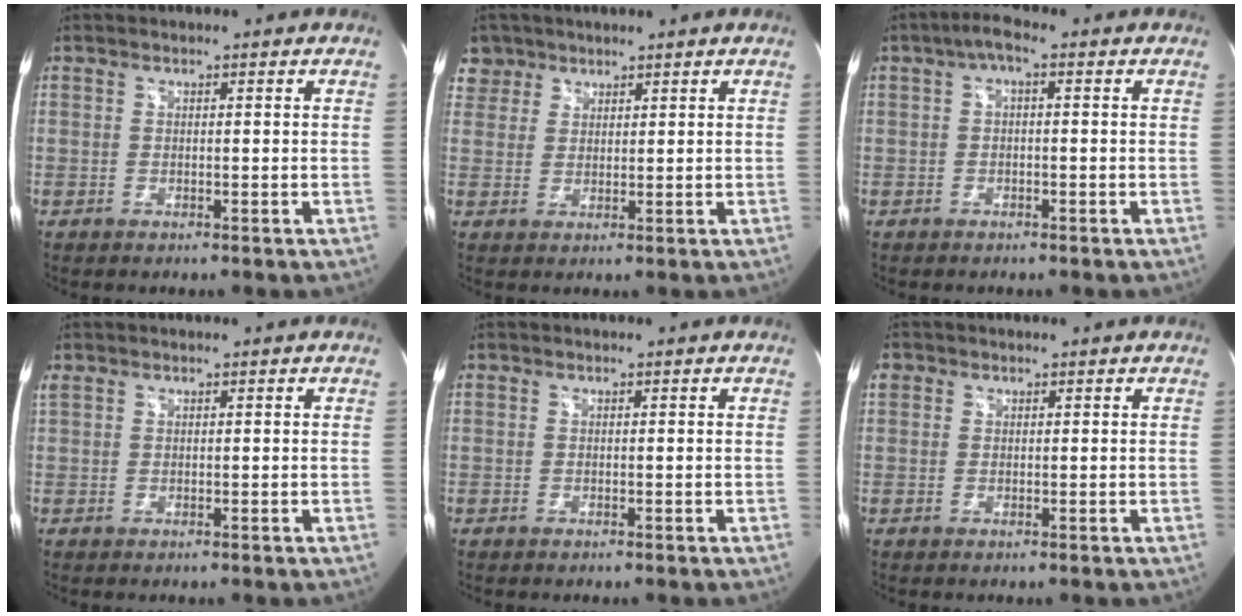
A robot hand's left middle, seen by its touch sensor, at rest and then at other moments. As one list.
[{"total": 4.2, "force": [2.9, 3.0, -0.6], "torque": [0.019, 0.008, 0.057]}, {"total": 2.9, "force": [0.6, 0.9, 2.7], "torque": [-0.047, 0.011, 0.007]}, {"total": 0.8, "force": [0.6, 0.5, 0.1], "torque": [-0.013, 0.018, 0.019]}, {"total": 0.0}, {"total": 1.6, "force": [0.7, 1.4, 0.1], "torque": [0.001, 0.012, 0.013]}]